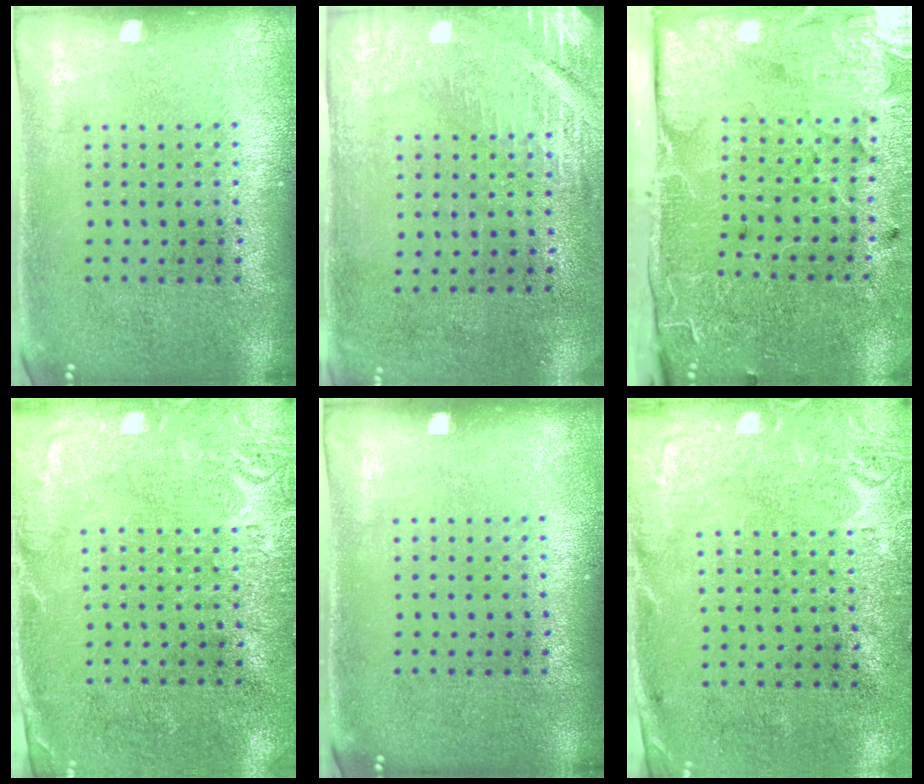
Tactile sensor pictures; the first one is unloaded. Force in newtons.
{"total": 2.9, "press": 2.5, "slide": 1.4}
{"total": 3.9, "press": 3.6, "slide": 1.5}
{"total": 2.8, "press": 2.6, "slide": 0.9}
{"total": 0.0}
{"total": 2.7, "press": 2.2, "slide": 1.7}